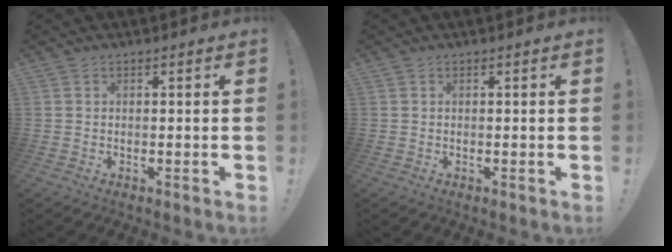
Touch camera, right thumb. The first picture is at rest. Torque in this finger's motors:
{"motor_torque": [-0.14, -0.01, -0.05, 0.12, 0.00]}